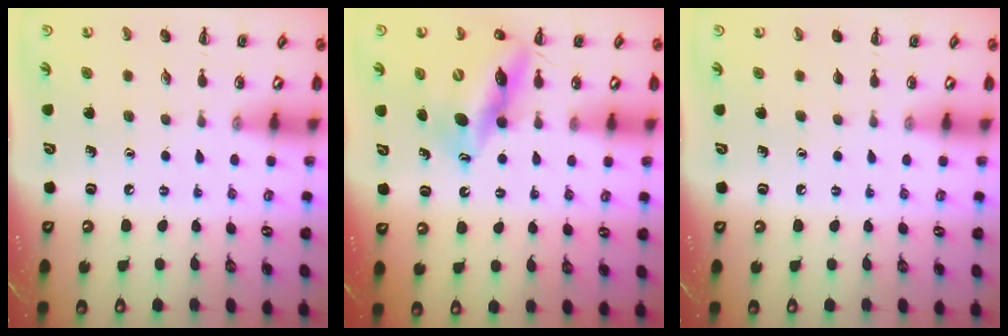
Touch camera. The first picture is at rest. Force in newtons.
{"total": 13.6, "press": 13.0, "slide": 3.9}
{"total": 0.0}